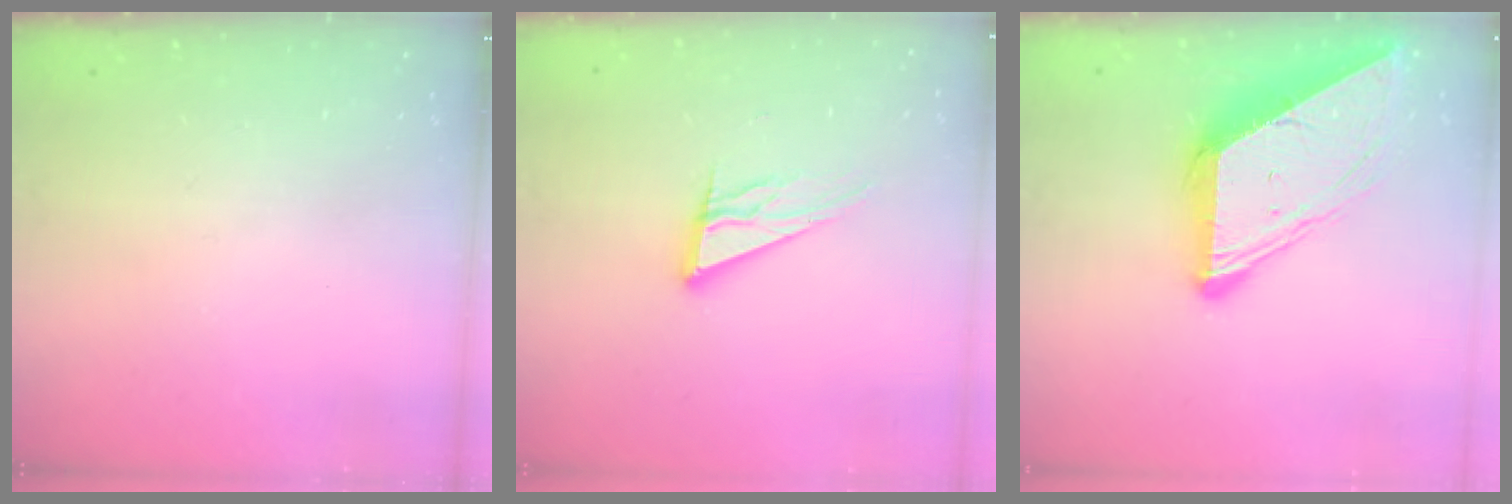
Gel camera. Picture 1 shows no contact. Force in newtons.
{"total": 11.5, "press": 11.4, "slide": 1.9}
{"total": 10.9, "press": 10.8, "slide": 1.0}